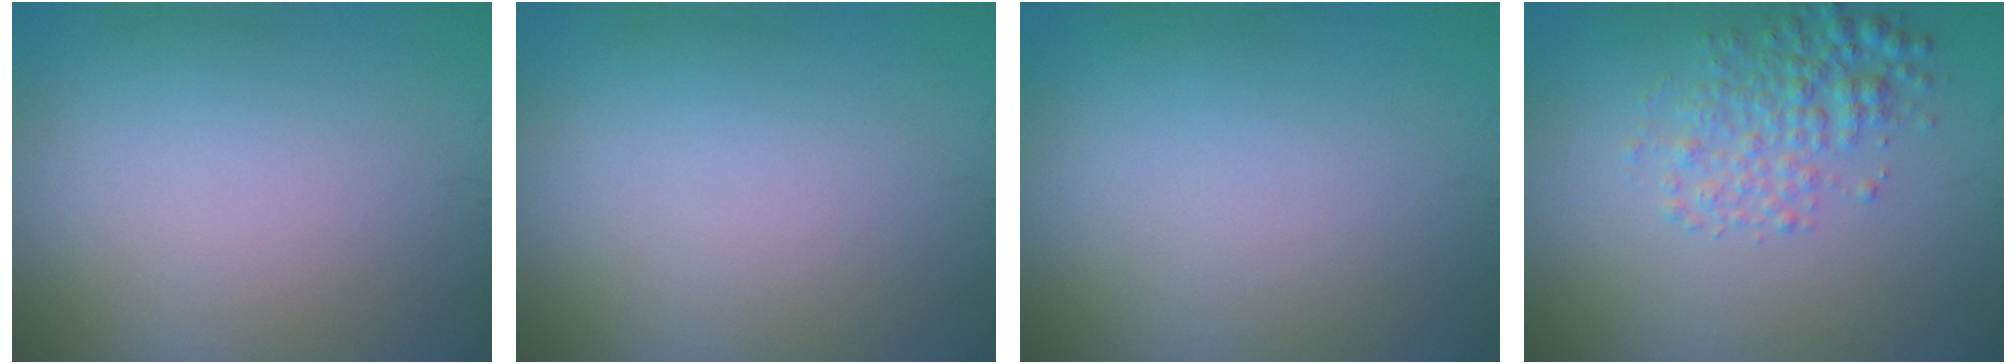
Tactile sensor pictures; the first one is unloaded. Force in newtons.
{"total": 0.0}
{"total": 0.0}
{"total": 3.3, "press": 3.3, "slide": 0.1}